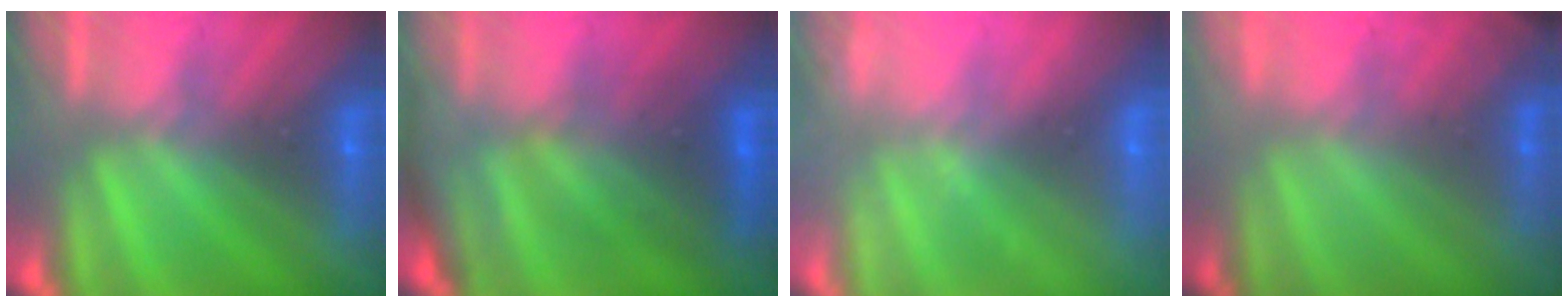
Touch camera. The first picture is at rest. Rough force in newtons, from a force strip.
{"total": 2.4}
{"total": 2.3}
{"total": 2.0}